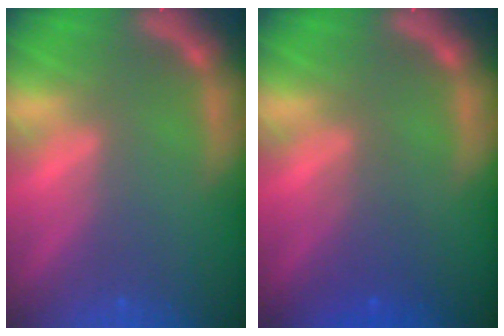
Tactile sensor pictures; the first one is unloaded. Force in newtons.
{"total": 2.4}